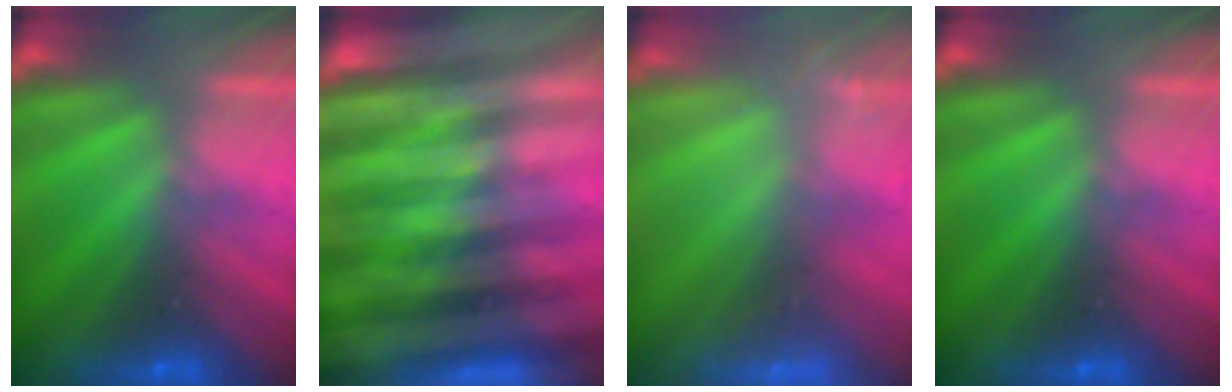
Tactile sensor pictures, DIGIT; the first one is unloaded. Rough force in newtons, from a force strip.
{"total": 7.3}
{"total": 2.6}
{"total": 0.0}